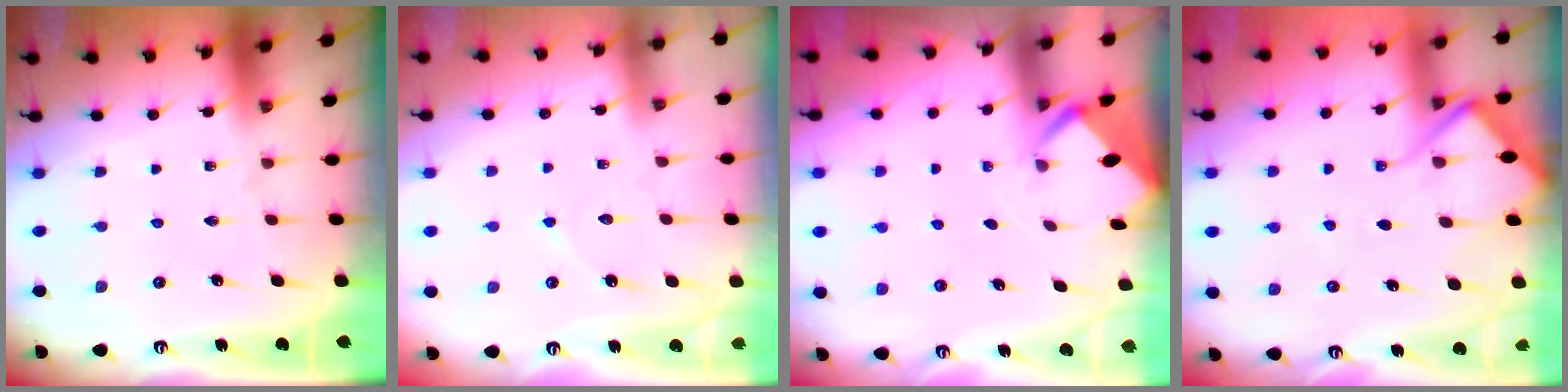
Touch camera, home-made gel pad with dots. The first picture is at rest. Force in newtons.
{"total": 3.6, "press": 3.6, "slide": 0.0}
{"total": 2.0, "press": 2.0, "slide": 0.2}
{"total": 7.7, "press": 7.6, "slide": 0.9}